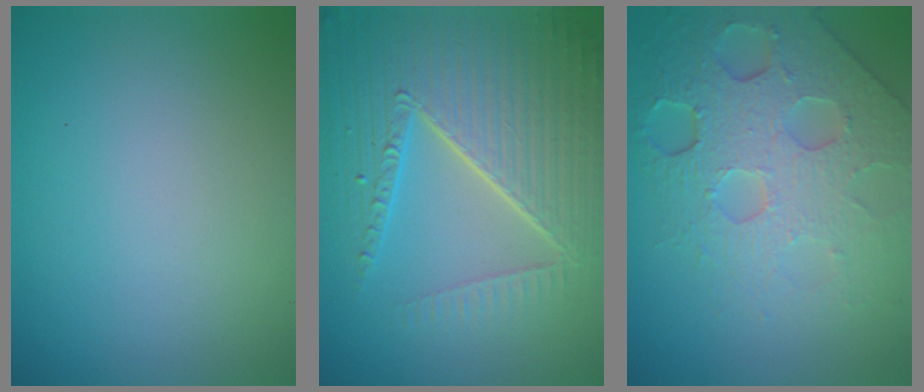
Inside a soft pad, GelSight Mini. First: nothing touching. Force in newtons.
{"total": 9.0, "press": 6.0, "slide": 6.8}
{"total": 8.3, "press": 5.4, "slide": 6.2}